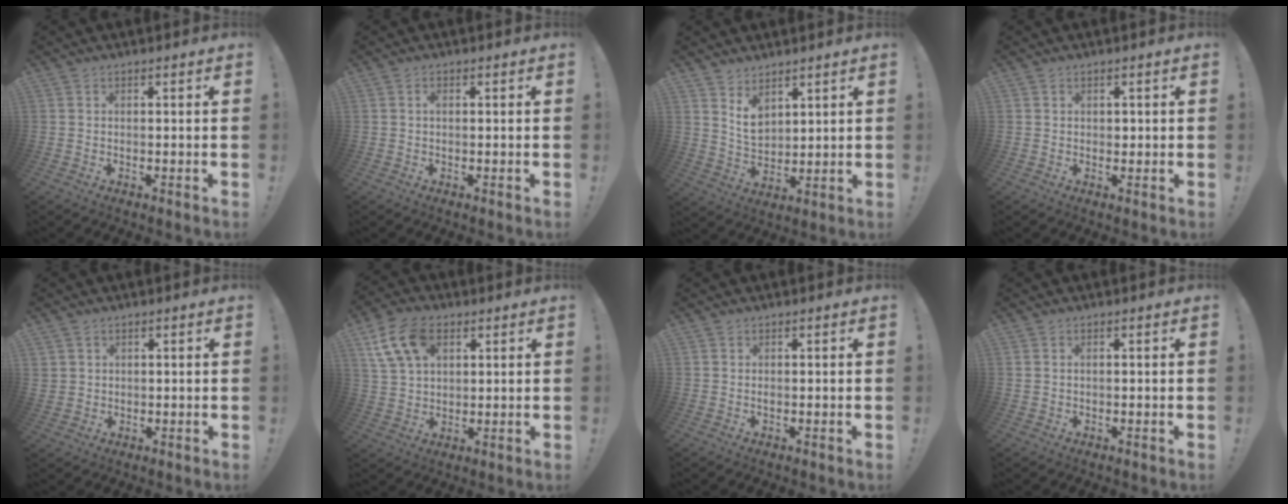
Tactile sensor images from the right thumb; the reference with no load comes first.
{"total": 1.5, "force": [-0.1, 0.7, 1.3], "torque": [-0.023, 0.005, -0.005]}
{"total": 7.3, "force": [5.0, 4.6, 2.8], "torque": [-0.045, -0.035, 0.096]}
{"total": 0.9, "force": [0.3, 0.9, 0.2], "torque": [0.004, -0.001, 0.003]}
{"total": 3.2, "force": [1.7, 2.7, 0.4], "torque": [0.001, -0.009, 0.033]}
{"total": 12.8, "force": [5.6, 8.0, 8.3], "torque": [-0.156, -0.012, 0.109]}
{"total": 0.0}
{"total": 0.6, "force": [0.3, 0.4, 0.4], "torque": [-0.011, 0.003, 0.006]}